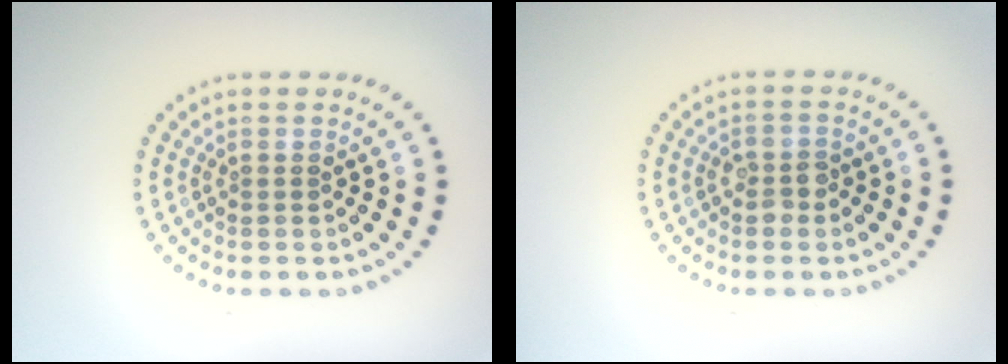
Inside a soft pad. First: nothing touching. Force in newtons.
{"total": 1.8, "press": 1.8, "slide": 0.3}